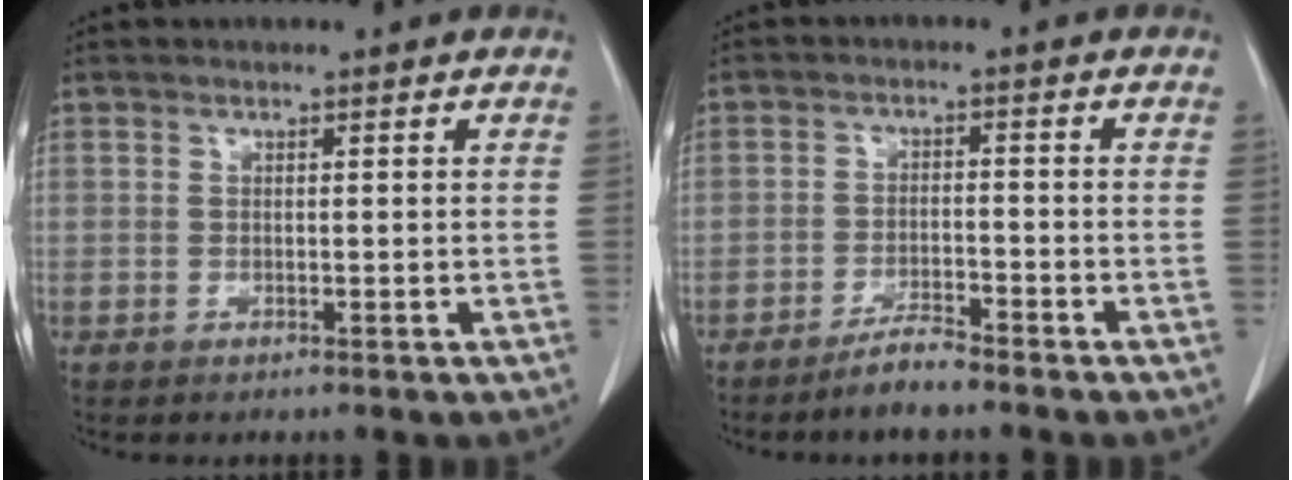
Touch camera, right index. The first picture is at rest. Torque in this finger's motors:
{"motor_torque": [-0.19, -0.20, -0.11, -0.03]}